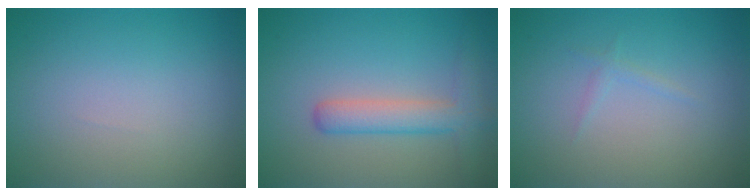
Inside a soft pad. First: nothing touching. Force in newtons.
{"total": 3.5, "press": 3.5, "slide": 0.1}
{"total": 0.7, "press": 0.7, "slide": 0.1}